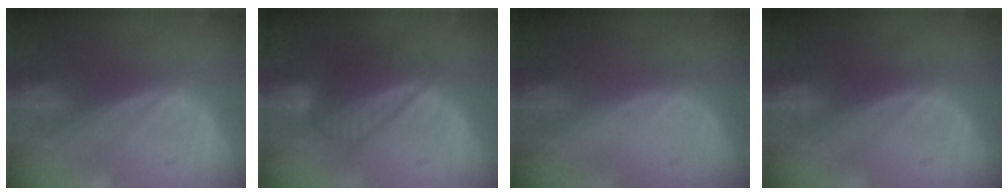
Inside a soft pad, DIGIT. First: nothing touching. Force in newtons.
{"total": 6.8, "press": 5.9, "slide": 3.4}
{"total": 0.0}
{"total": 0.0}